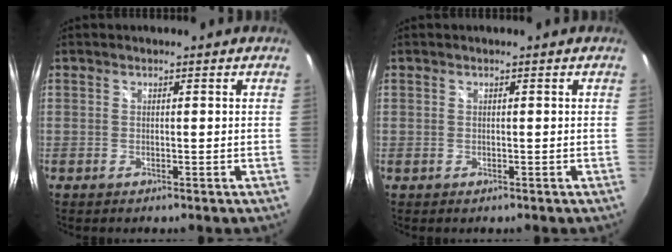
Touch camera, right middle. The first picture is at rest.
{"total": 0.0}